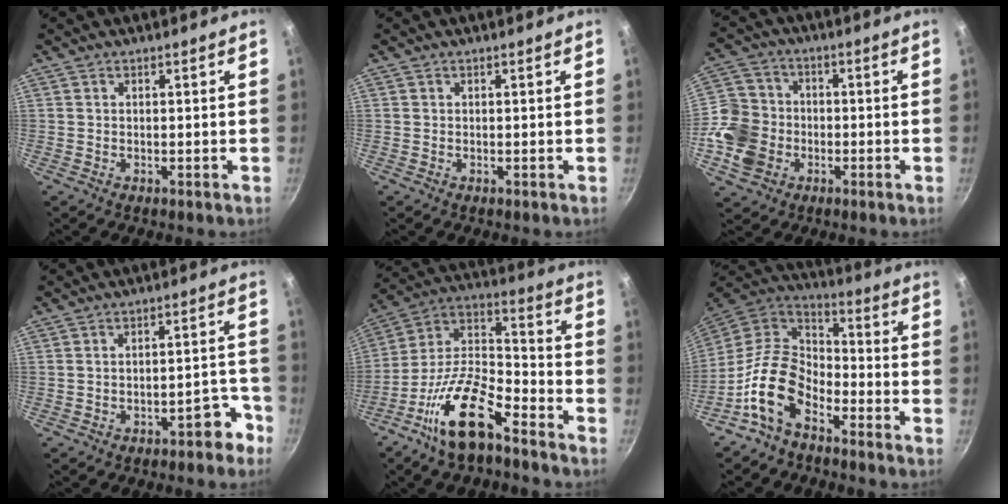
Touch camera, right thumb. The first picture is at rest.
{"total": 0.0}
{"total": 12.3, "force": [-3.5, 10.3, 5.6], "torque": [-0.092, 0.029, -0.079]}
{"total": 6.0, "force": [-4.0, 2.6, 3.6], "torque": [-0.017, 0.060, -0.038]}
{"total": 17.9, "force": [-10.9, 7.0, 12.4], "torque": [-0.217, 0.084, -0.218]}
{"total": 14.0, "force": [-7.6, 8.4, 8.2], "torque": [-0.135, 0.069, -0.168]}